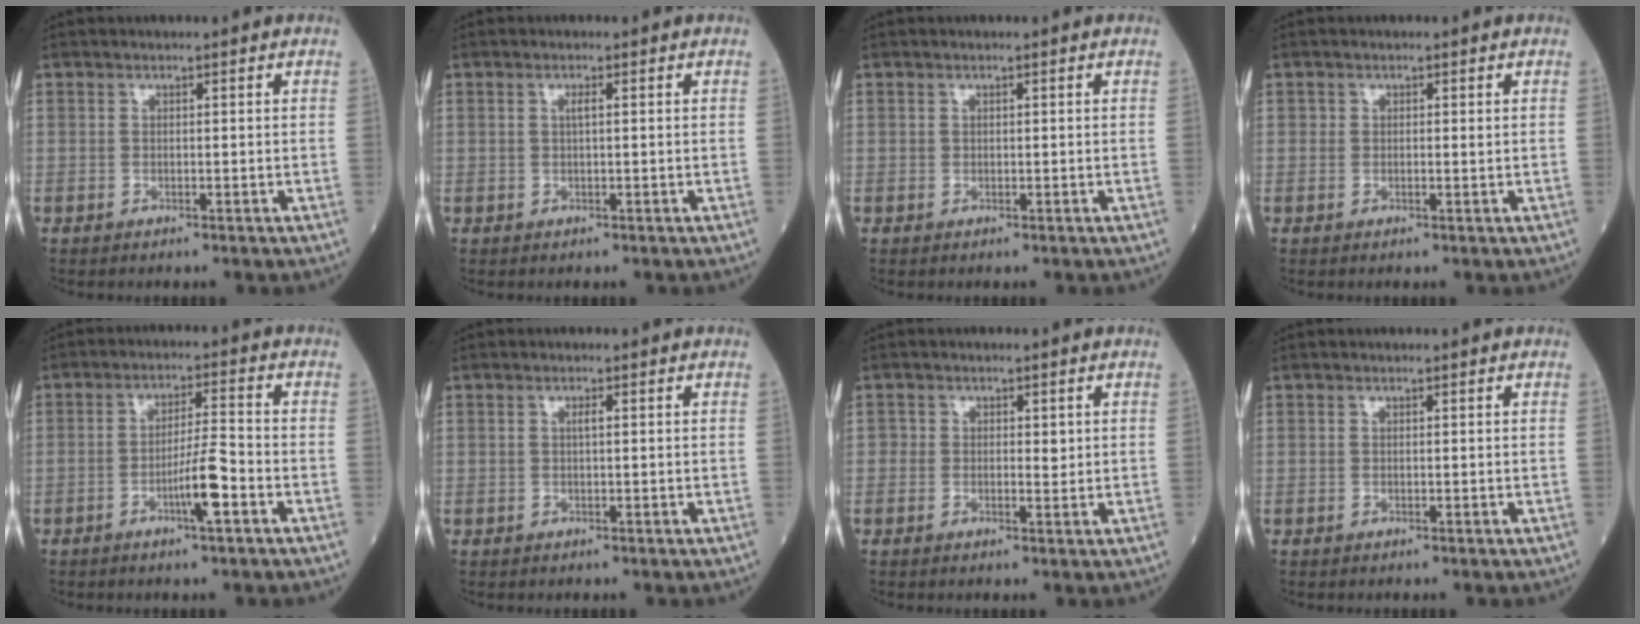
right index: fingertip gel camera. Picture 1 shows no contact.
{"total": 1.0, "force": [0.3, 0.1, 1.0], "torque": [-0.021, 0.002, 0.004]}
{"total": 0.0}
{"total": 0.5, "force": [0.1, 0.3, 0.4], "torque": [-0.005, 0.000, -0.001]}
{"total": 6.0, "force": [-2.6, 0.1, 5.4], "torque": [-0.099, 0.000, -0.048]}
{"total": 0.8, "force": [0.2, 0.1, 0.8], "torque": [-0.017, 0.002, 0.002]}
{"total": 1.9, "force": [0.1, 1.3, 1.5], "torque": [-0.013, 0.001, -0.002]}
{"total": 0.0}